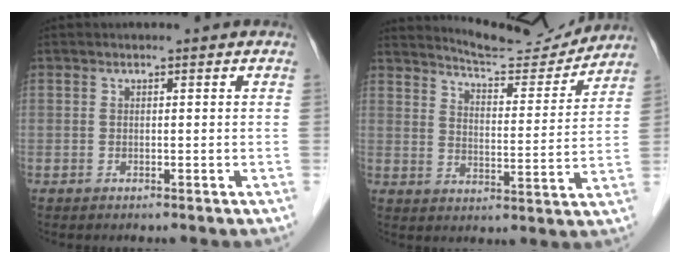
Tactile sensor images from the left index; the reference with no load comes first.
{"total": 12.2, "force": [12.0, 0.7, 2.0], "torque": [-0.033, -0.009, 0.169]}